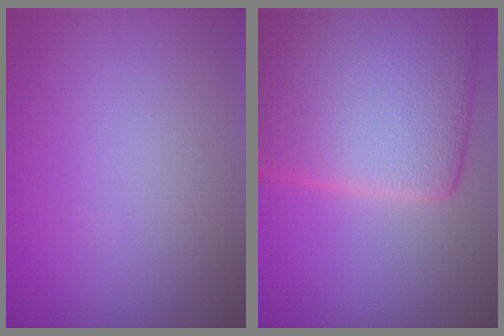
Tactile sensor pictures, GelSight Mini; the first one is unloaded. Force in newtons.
{"total": 14.8, "press": 14.8, "slide": 1.2}